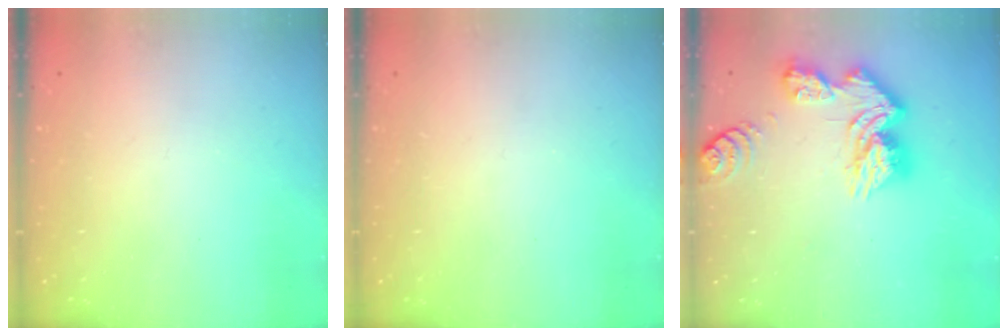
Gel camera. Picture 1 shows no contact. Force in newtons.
{"total": 0.0}
{"total": 13.2, "press": 13.2, "slide": 1.2}